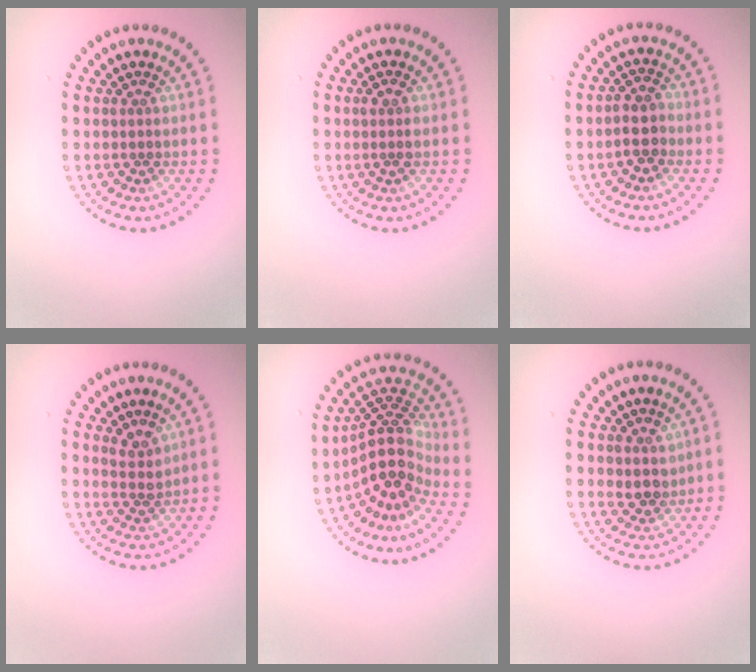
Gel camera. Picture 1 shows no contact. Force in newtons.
{"total": 1.3, "press": 1.1, "slide": 0.7}
{"total": 2.4, "press": 2.2, "slide": 0.9}
{"total": 1.8, "press": 1.3, "slide": 1.3}
{"total": 5.4, "press": 3.9, "slide": 3.7}
{"total": 2.2, "press": 1.9, "slide": 1.1}